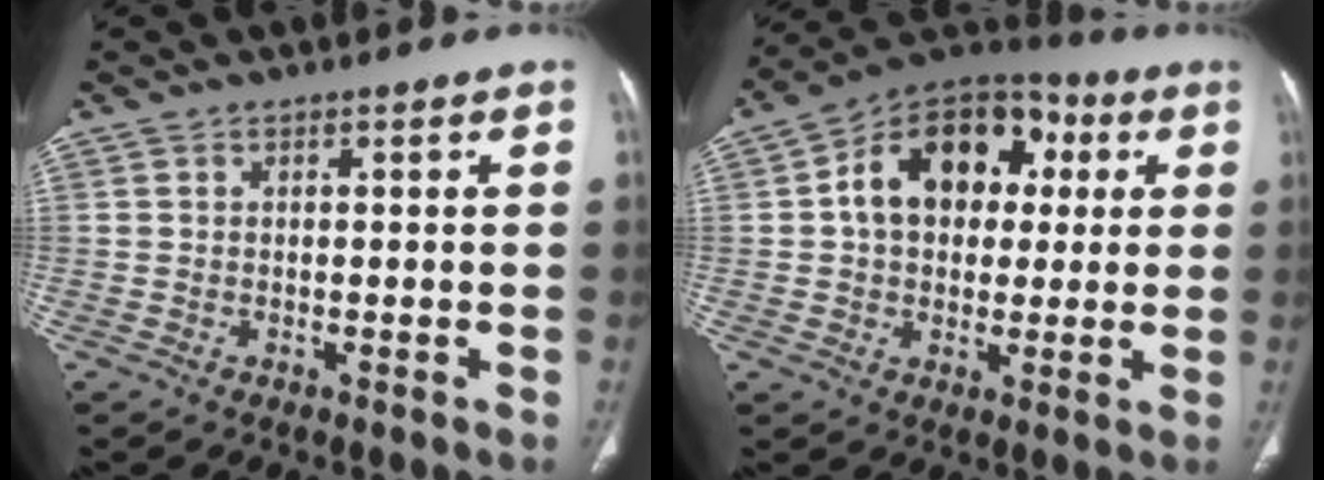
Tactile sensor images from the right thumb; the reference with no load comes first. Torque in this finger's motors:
{"motor_torque": [1.92, 2.46, 1.50, -0.07, 0.14]}